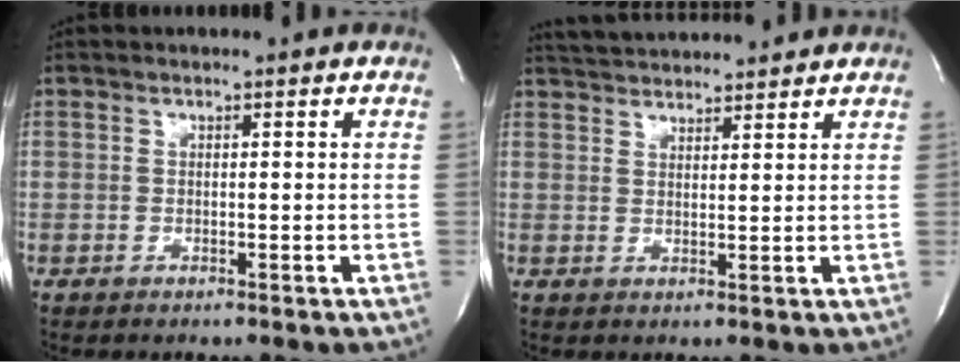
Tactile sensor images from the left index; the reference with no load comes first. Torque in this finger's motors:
{"motor_torque": [-0.09, -0.22, 0.22, 0.10]}